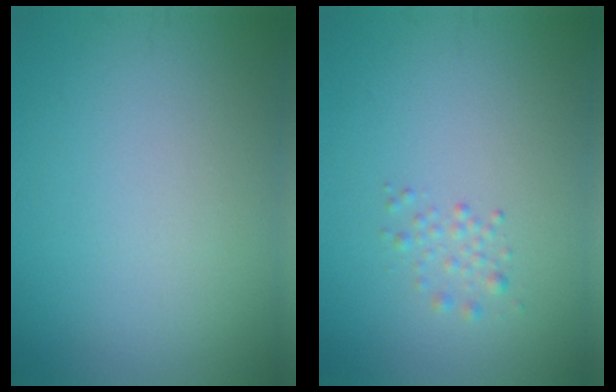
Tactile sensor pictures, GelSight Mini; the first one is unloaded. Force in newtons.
{"total": 1.5, "press": 1.5, "slide": 0.0}